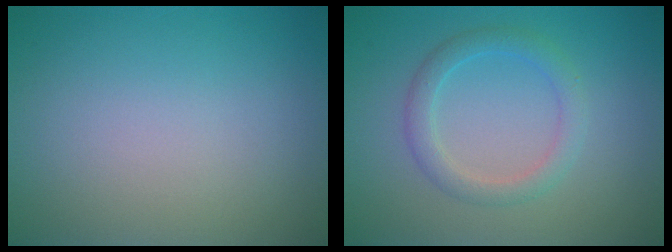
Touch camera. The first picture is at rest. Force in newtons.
{"total": 2.4, "press": 2.4, "slide": 0.1}